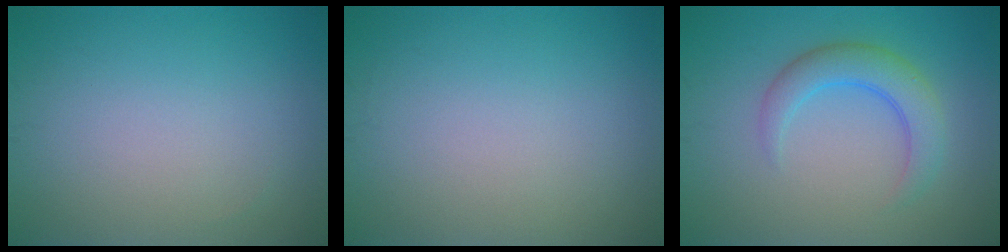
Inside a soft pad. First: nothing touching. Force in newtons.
{"total": 0.0}
{"total": 3.6, "press": 3.6, "slide": 0.2}